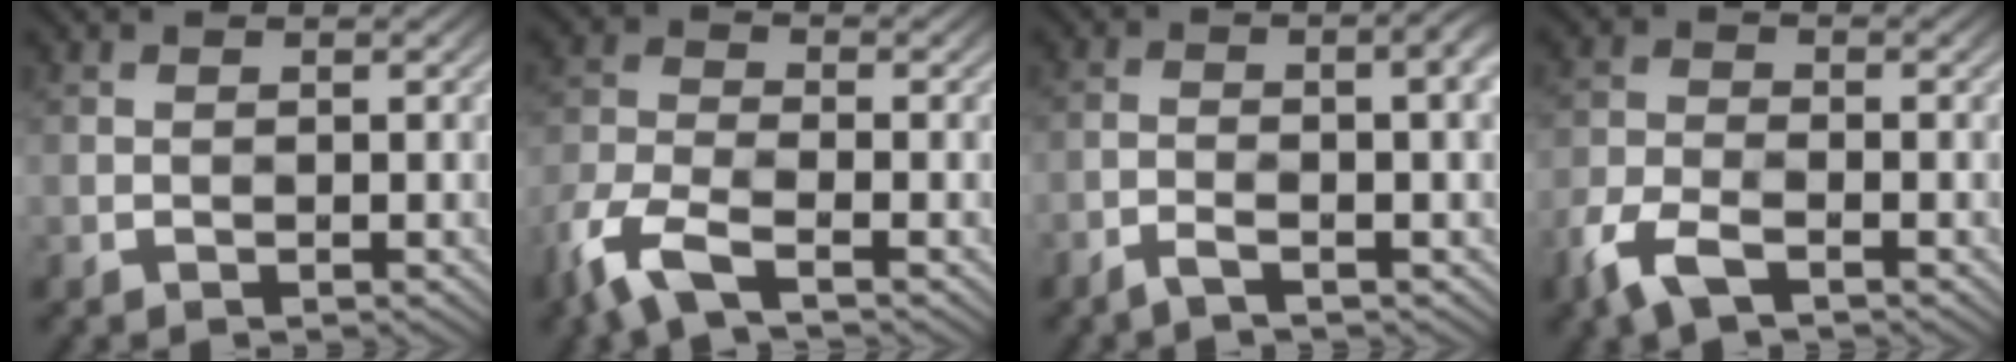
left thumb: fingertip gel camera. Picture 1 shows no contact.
{"total": 6.8, "force": [-3.9, 2.6, 4.9], "torque": [-0.114, -0.009, -0.095]}
{"total": 5.6, "force": [-1.0, 1.3, 5.4], "torque": [-0.072, 0.011, -0.022]}
{"total": 5.0, "force": [-2.5, 2.4, 3.7], "torque": [-0.085, -0.004, -0.066]}